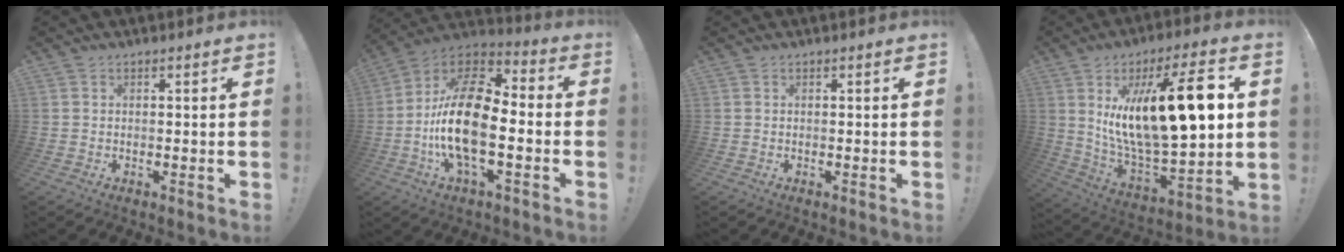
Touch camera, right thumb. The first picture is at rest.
{"total": 20.7, "force": [-3.9, 9.7, 17.8], "torque": [-0.352, 0.022, -0.065]}
{"total": 0.0}
{"total": 25.3, "force": [6.8, 8.8, 22.7], "torque": [-0.379, -0.041, 0.112]}